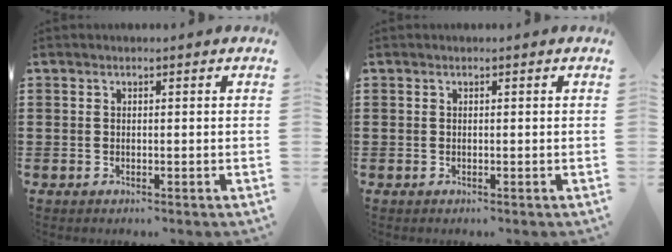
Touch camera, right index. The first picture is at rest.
{"total": 0.0}